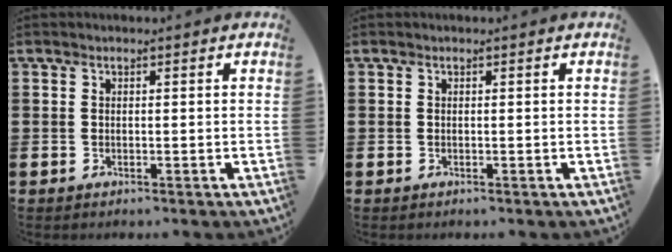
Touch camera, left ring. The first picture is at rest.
{"total": 0.0}